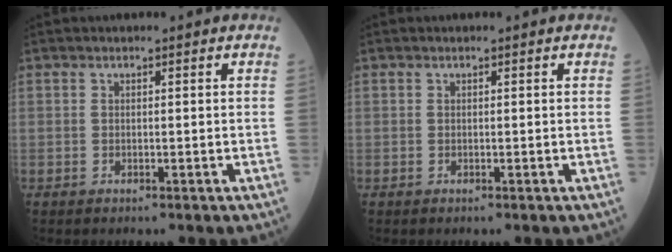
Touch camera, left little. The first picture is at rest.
{"total": 0.0}